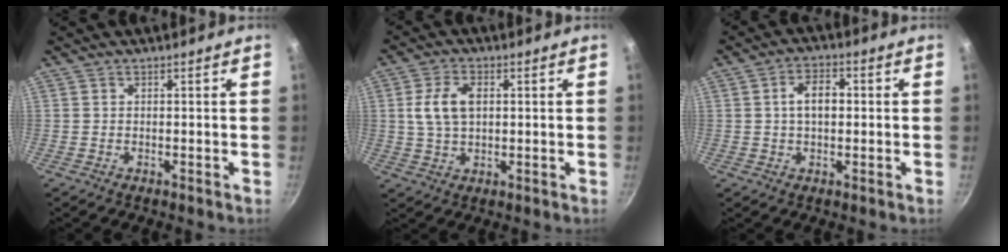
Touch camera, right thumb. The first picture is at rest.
{"total": 7.3, "force": [1.2, 4.4, 5.7], "torque": [-0.111, 0.005, 0.025]}
{"total": 5.8, "force": [0.5, 3.4, 4.7], "torque": [-0.076, 0.015, 0.004]}